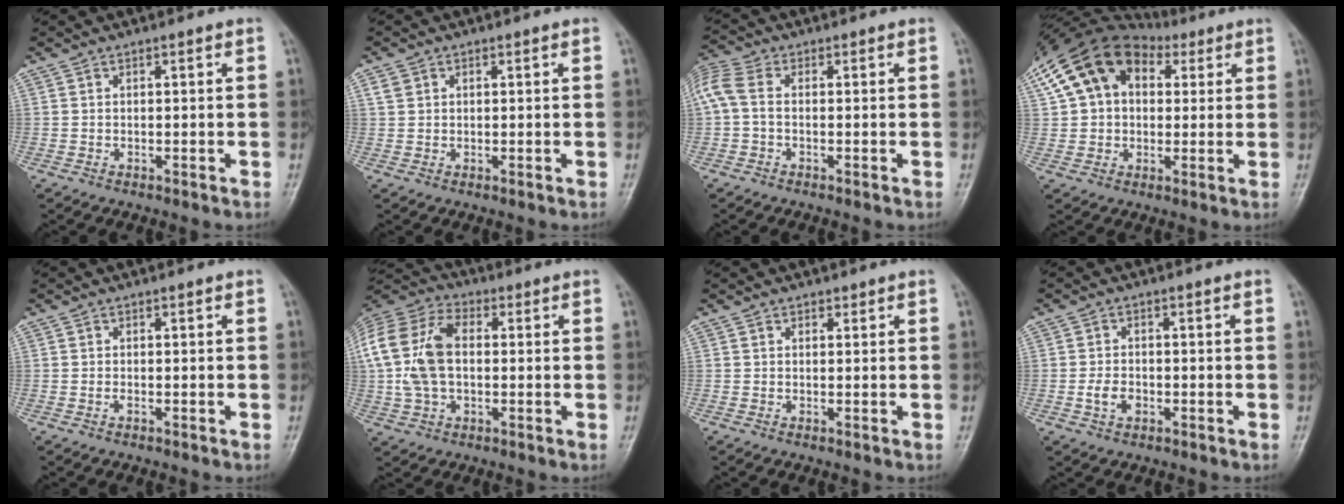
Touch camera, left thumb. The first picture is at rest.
{"total": 2.2, "force": [0.7, 1.8, 0.9], "torque": [-0.011, 0.004, 0.014]}
{"total": 7.6, "force": [0.0, 4.6, 6.1], "torque": [-0.154, 0.020, -0.005]}
{"total": 18.5, "force": [6.5, 12.8, 11.7], "torque": [-0.222, 0.041, 0.109]}
{"total": 0.6, "force": [-0.2, 0.2, 0.5], "torque": [-0.010, 0.003, -0.004]}
{"total": 19.2, "force": [1.5, 12.5, 14.5], "torque": [-0.331, 0.028, 0.027]}
{"total": 0.8, "force": [0.5, 0.6, 0.1], "torque": [0.009, -0.002, 0.004]}
{"total": 3.7, "force": [-1.2, 2.5, 2.4], "torque": [-0.042, 0.009, -0.023]}